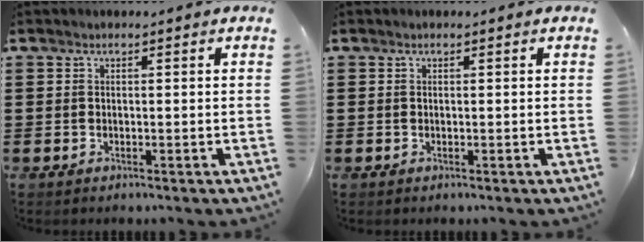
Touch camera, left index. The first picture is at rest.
{"total": 0.0}